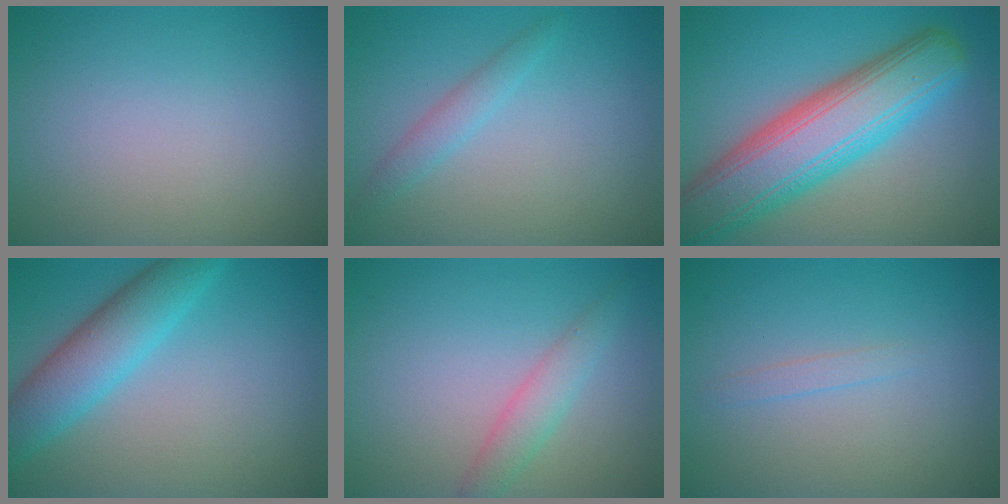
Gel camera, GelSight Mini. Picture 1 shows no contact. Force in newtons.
{"total": 1.7, "press": 1.7, "slide": 0.1}
{"total": 10.5, "press": 10.5, "slide": 0.3}
{"total": 5.6, "press": 5.6, "slide": 0.2}
{"total": 2.3, "press": 2.3, "slide": 0.1}
{"total": 0.8, "press": 0.8, "slide": 0.1}